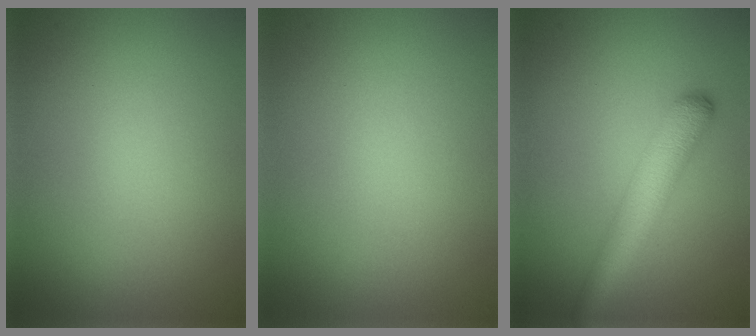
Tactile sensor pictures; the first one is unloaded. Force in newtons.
{"total": 0.0}
{"total": 4.7, "press": 4.6, "slide": 0.1}